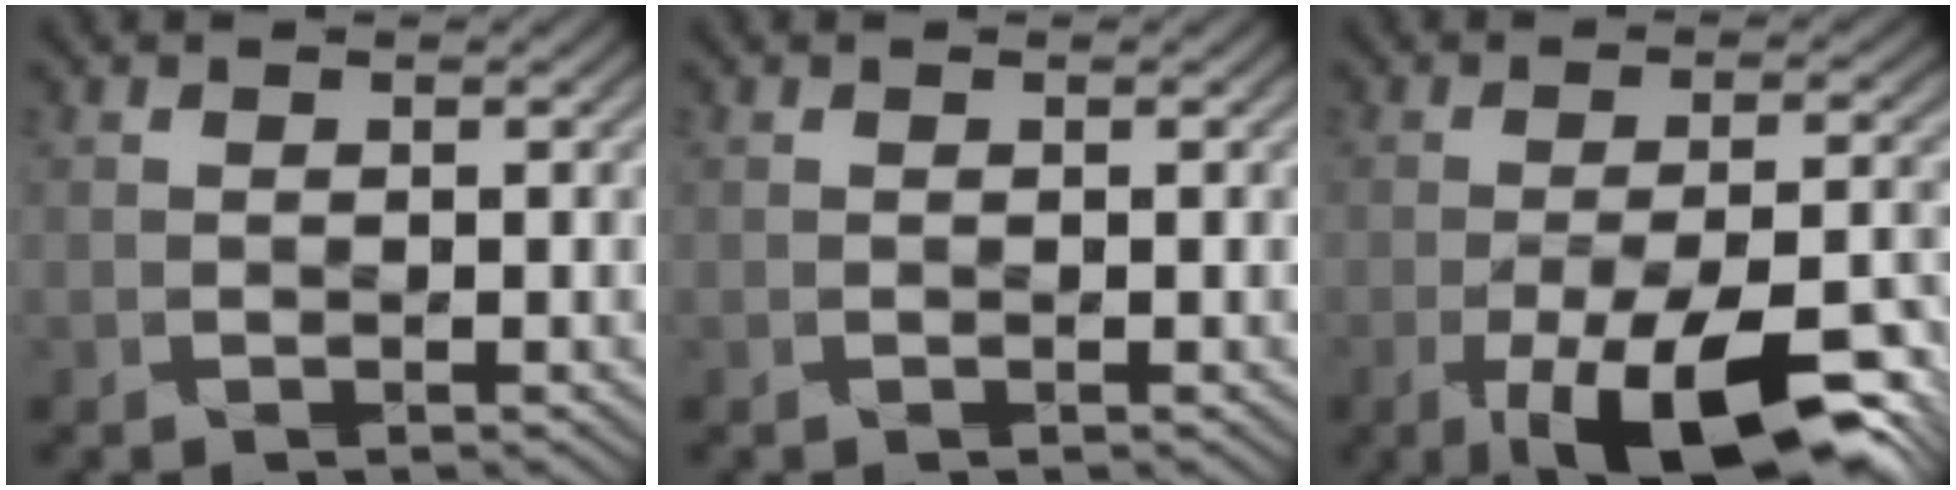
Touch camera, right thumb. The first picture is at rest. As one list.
[{"total": 0.0}, {"total": 15.0, "force": [-8.1, 5.2, 11.5], "torque": [-0.193, -0.014, -0.112]}]